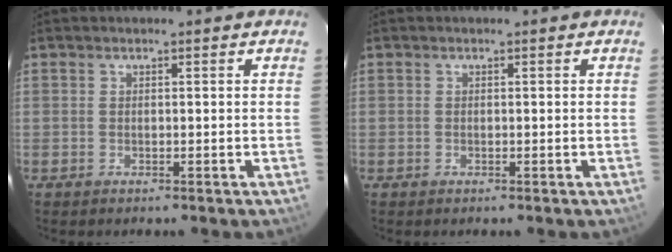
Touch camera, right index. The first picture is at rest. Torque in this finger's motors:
{"motor_torque": [0.05, 0.10, 0.14, 0.00]}